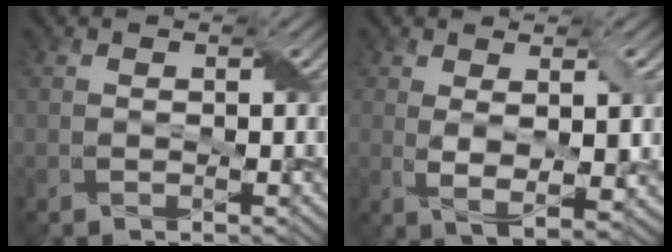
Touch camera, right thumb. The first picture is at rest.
{"total": 5.4, "force": [1.1, 1.5, 5.0], "torque": [-0.097, -0.009, 0.024]}